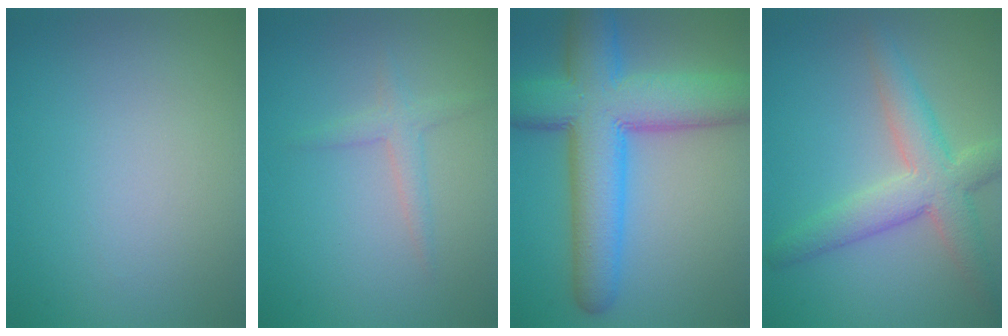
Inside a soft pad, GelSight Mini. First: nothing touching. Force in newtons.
{"total": 1.7, "press": 1.7, "slide": 0.1}
{"total": 11.5, "press": 11.5, "slide": 0.4}
{"total": 5.4, "press": 5.4, "slide": 0.4}